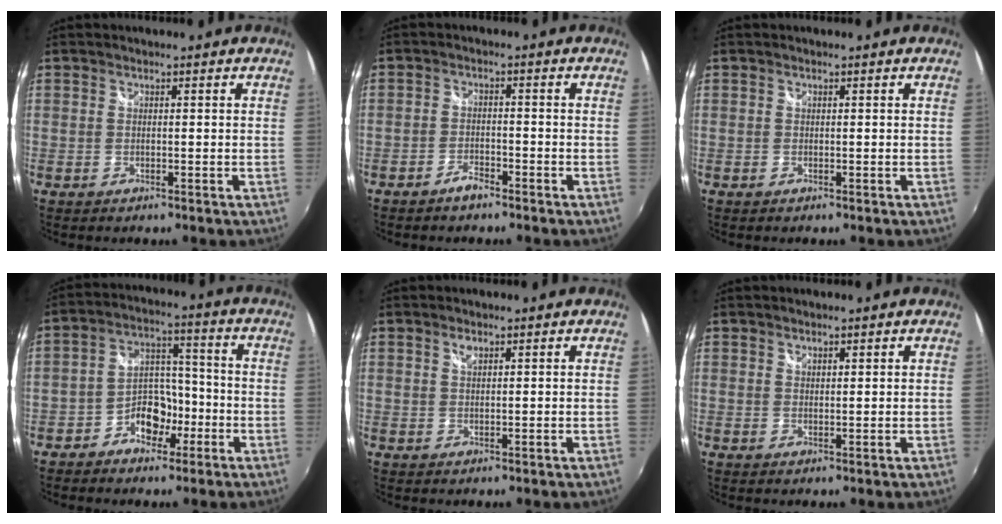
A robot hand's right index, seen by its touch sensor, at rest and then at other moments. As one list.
[{"total": 2.8, "force": [-2.4, 0.9, 1.2], "torque": [-0.034, 0.005, -0.044]}, {"total": 0.0}, {"total": 8.0, "force": [-4.4, 5.5, 3.8], "torque": [-0.063, 0.028, -0.075]}, {"total": 1.3, "force": [0.9, 0.6, 0.7], "torque": [-0.011, 0.002, 0.015]}, {"total": 1.1, "force": [1.0, 0.4, 0.3], "torque": [-0.001, -0.001, 0.017]}]